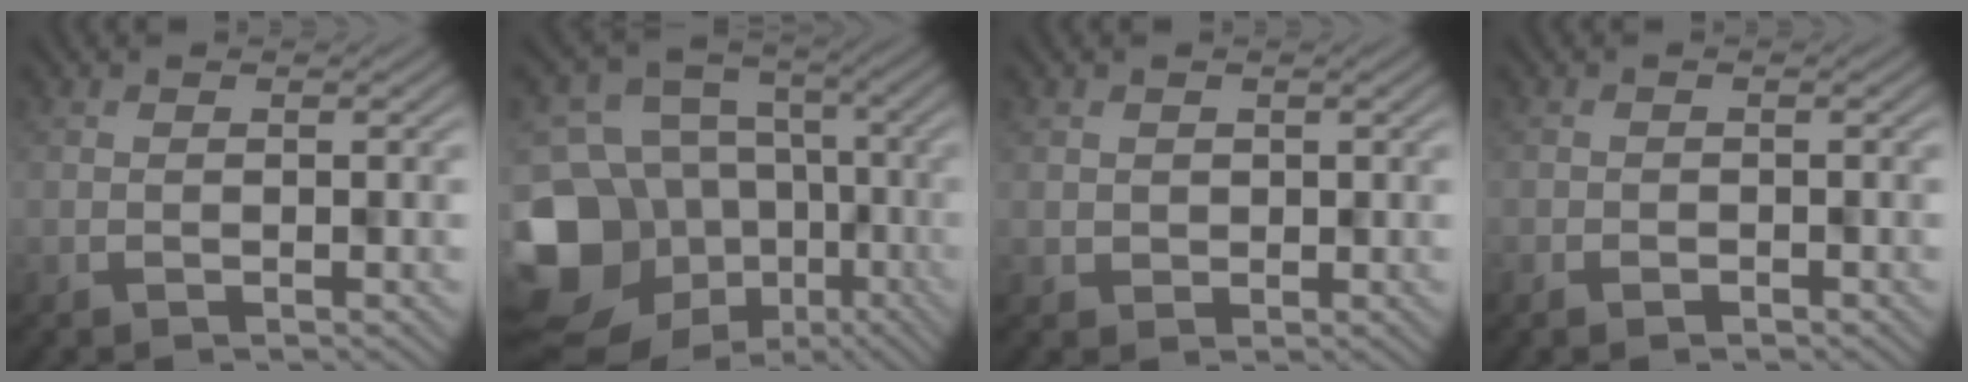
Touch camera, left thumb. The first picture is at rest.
{"total": 16.8, "force": [-6.3, 13.9, 7.1], "torque": [-0.218, -0.030, -0.087]}
{"total": 1.4, "force": [0.7, 1.1, -0.5], "torque": [0.012, -0.006, 0.015]}
{"total": 1.1, "force": [-0.8, 0.5, 0.4], "torque": [-0.007, -0.001, -0.012]}